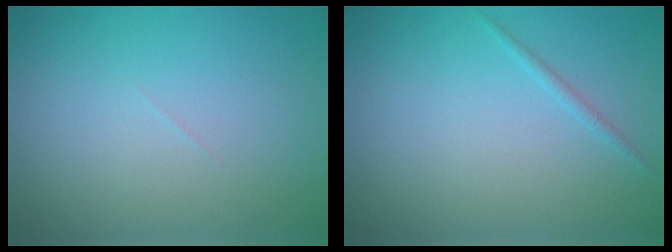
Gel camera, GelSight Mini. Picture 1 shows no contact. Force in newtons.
{"total": 0.7, "press": 0.7, "slide": 0.1}